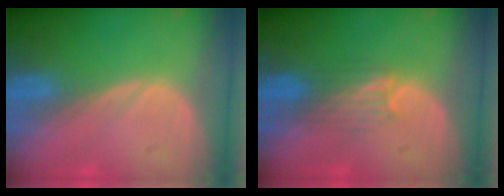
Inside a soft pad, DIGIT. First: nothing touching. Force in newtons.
{"total": 3.3, "press": 3.2, "slide": 0.6}